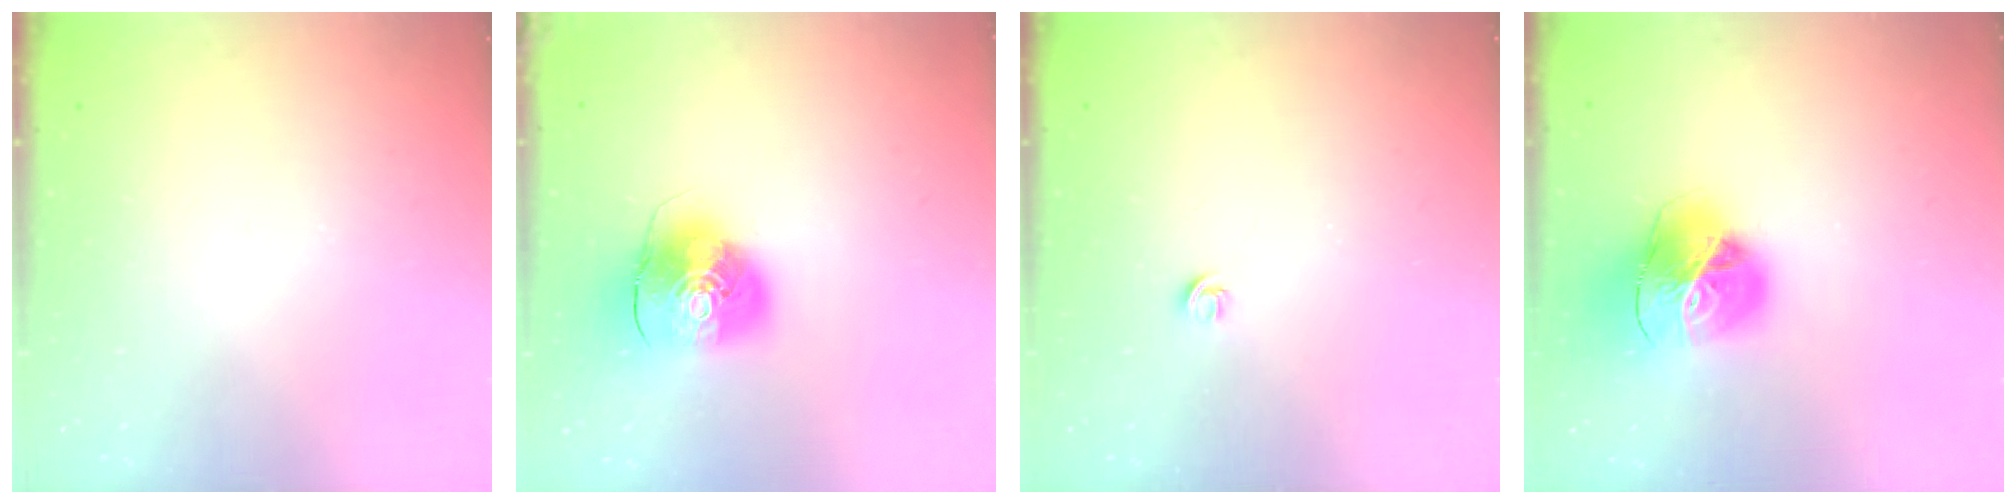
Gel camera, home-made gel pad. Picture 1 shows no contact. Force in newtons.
{"total": 10.1, "press": 10.0, "slide": 1.6}
{"total": 3.6, "press": 3.6, "slide": 0.5}
{"total": 19.8, "press": 19.6, "slide": 2.3}